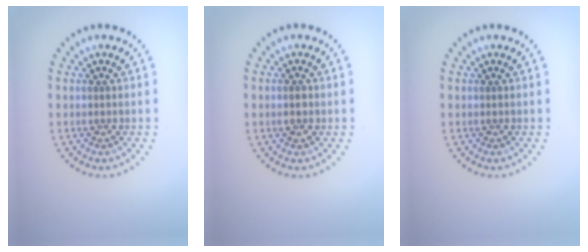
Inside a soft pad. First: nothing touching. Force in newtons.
{"total": 1.5, "press": 1.5, "slide": 0.2}
{"total": 0.0}